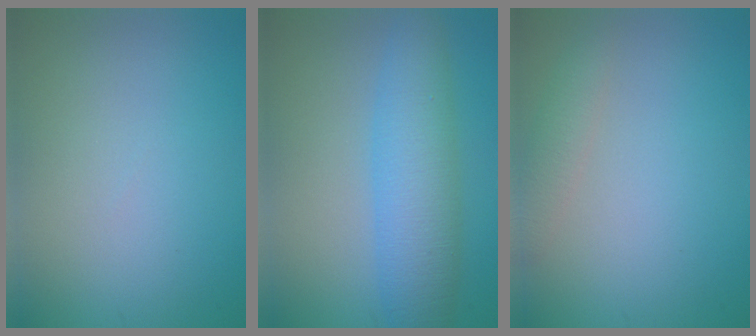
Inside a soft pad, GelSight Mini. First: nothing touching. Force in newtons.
{"total": 4.5, "press": 4.5, "slide": 0.1}
{"total": 1.9, "press": 1.9, "slide": 0.1}